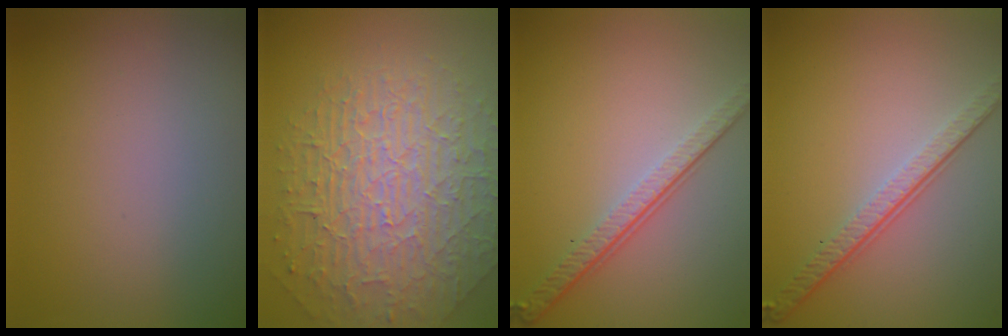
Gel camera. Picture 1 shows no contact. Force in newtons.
{"total": 9.9, "press": 6.5, "slide": 7.5}
{"total": 4.1, "press": 2.8, "slide": 2.9}
{"total": 3.8, "press": 2.7, "slide": 2.7}